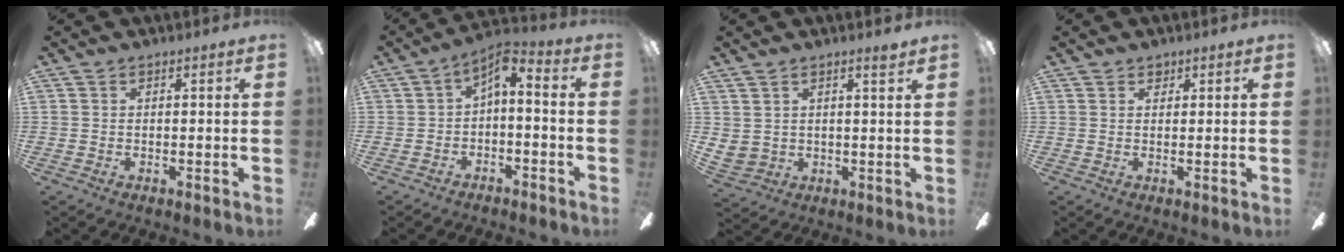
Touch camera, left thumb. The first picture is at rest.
{"total": 4.2, "force": [-0.2, 2.5, 3.3], "torque": [-0.055, 0.000, -0.006]}
{"total": 4.2, "force": [3.2, 2.5, 1.0], "torque": [-0.022, -0.012, 0.060]}
{"total": 1.2, "force": [0.9, 0.8, 0.3], "torque": [0.001, -0.001, 0.014]}